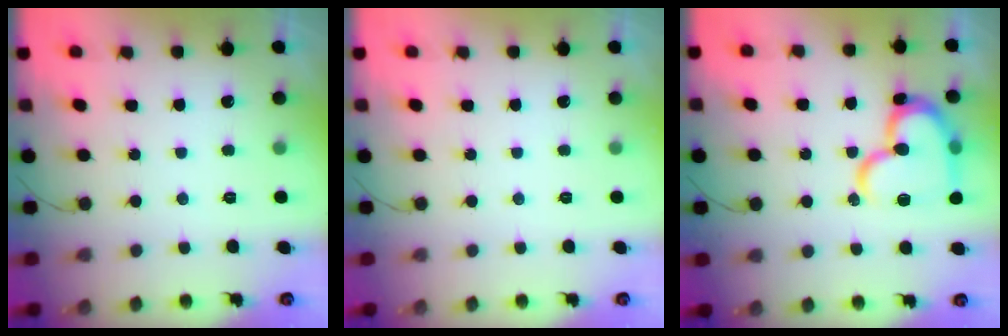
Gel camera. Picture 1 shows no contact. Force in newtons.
{"total": 0.0}
{"total": 19.4, "press": 19.3, "slide": 1.9}